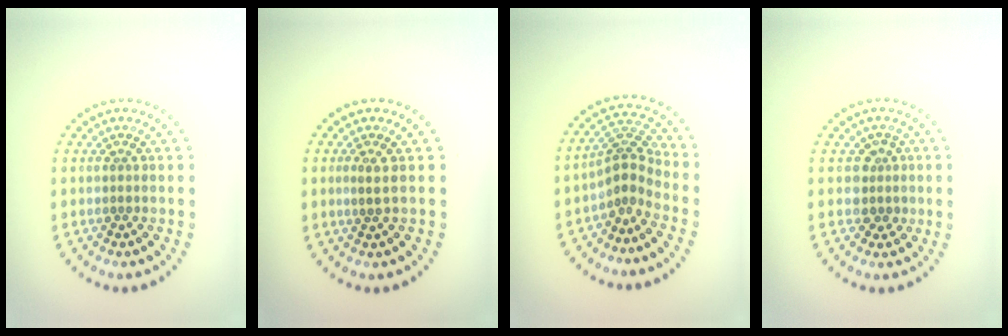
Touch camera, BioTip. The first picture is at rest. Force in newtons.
{"total": 1.1, "press": 0.8, "slide": 0.7}
{"total": 2.9, "press": 2.2, "slide": 2.0}
{"total": 2.0, "press": 1.6, "slide": 1.2}